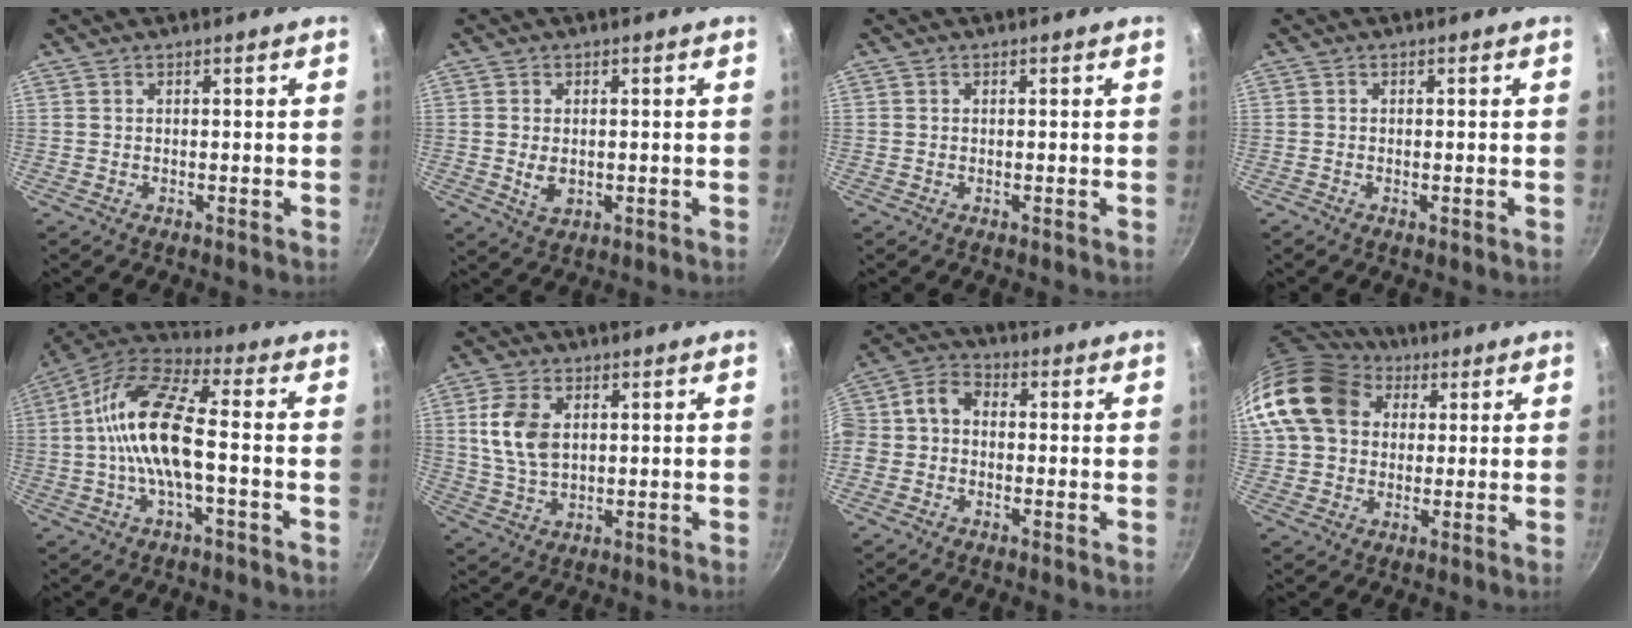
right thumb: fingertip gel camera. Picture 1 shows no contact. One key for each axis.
{"total": 3.9, "fx": -0.2, "fy": 2.6, "fz": 2.9, "tx": -0.050, "ty": -0.006, "tz": 0.002}
{"total": 0.0}
{"total": 0.6, "fx": -0.3, "fy": 0.3, "fz": 0.5, "tx": -0.009, "ty": 0.001, "tz": -0.006}
{"total": 15.0, "fx": -1.4, "fy": 5.5, "fz": 13.9, "tx": -0.267, "ty": 0.038, "tz": -0.045}
{"total": 8.9, "fx": 1.9, "fy": 5.7, "fz": 6.6, "tx": -0.119, "ty": -0.007, "tz": 0.039}
{"total": 7.8, "fx": -1.1, "fy": 6.1, "fz": 4.7, "tx": -0.084, "ty": 0.032, "tz": -0.042}
{"total": 16.7, "fx": 4.6, "fy": 13.1, "fz": 9.2, "tx": -0.158, "ty": 0.022, "tz": 0.072}